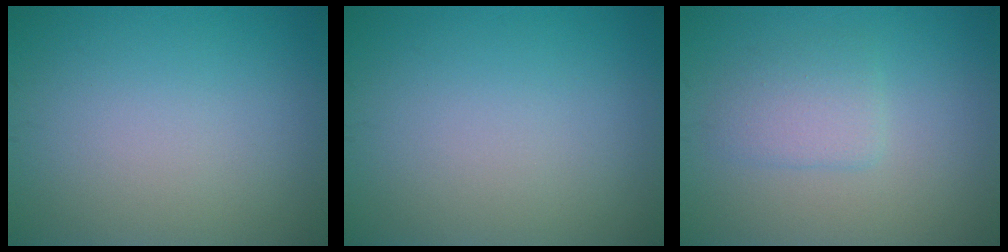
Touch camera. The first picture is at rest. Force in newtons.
{"total": 0.0}
{"total": 2.4, "press": 2.3, "slide": 0.5}